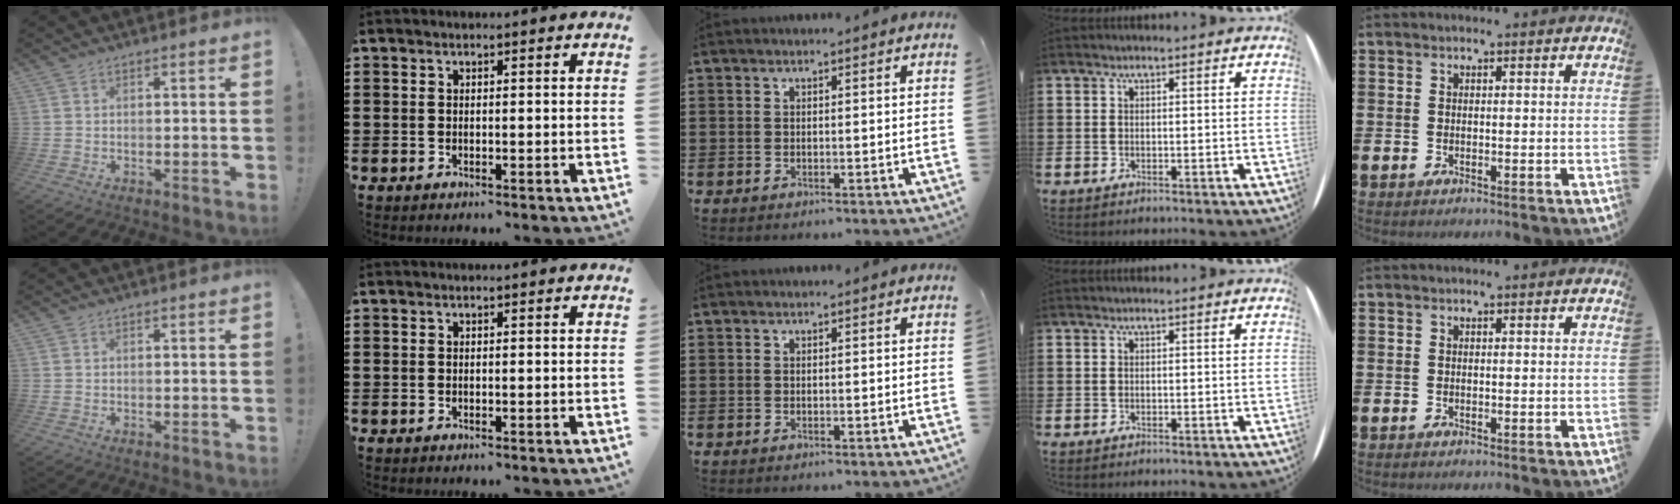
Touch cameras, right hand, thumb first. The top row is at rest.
{}